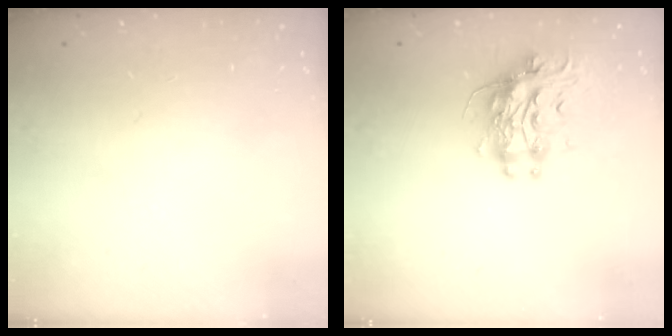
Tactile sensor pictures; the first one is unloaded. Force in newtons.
{"total": 10.7, "press": 10.7, "slide": 0.9}